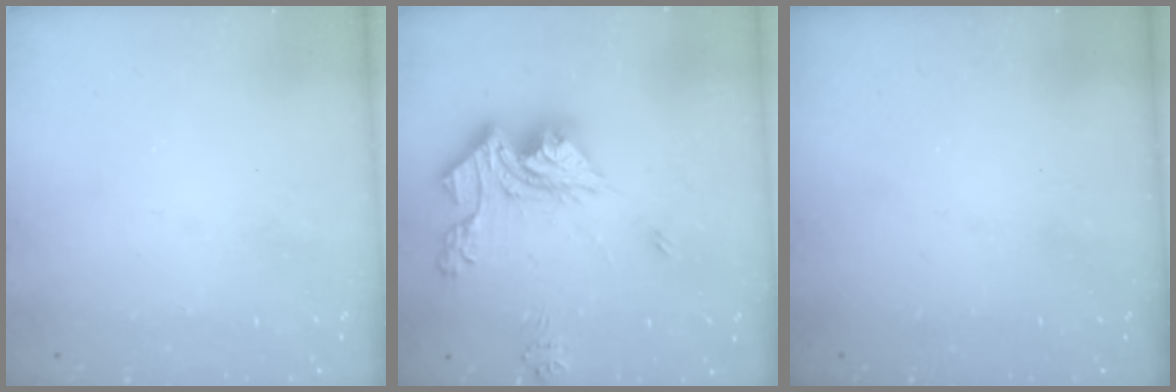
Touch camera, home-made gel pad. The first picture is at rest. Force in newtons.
{"total": 17.0, "press": 16.9, "slide": 1.7}
{"total": 0.0}